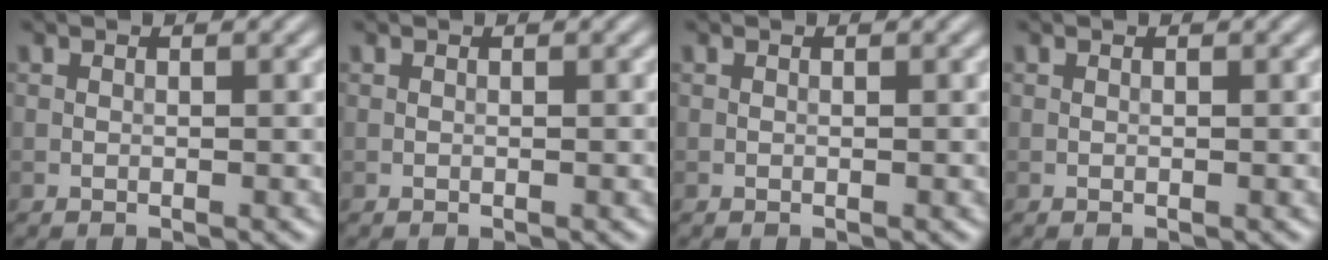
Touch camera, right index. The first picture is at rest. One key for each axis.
{"total": 0.0}
{"total": 0.0}
{"total": 0.0}